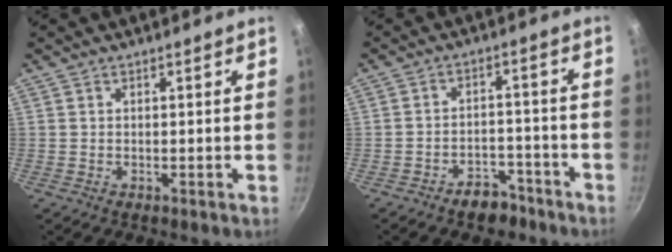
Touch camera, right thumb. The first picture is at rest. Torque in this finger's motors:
{"motor_torque": [-0.17, 0.17, 0.08, 0.17, 0.00]}